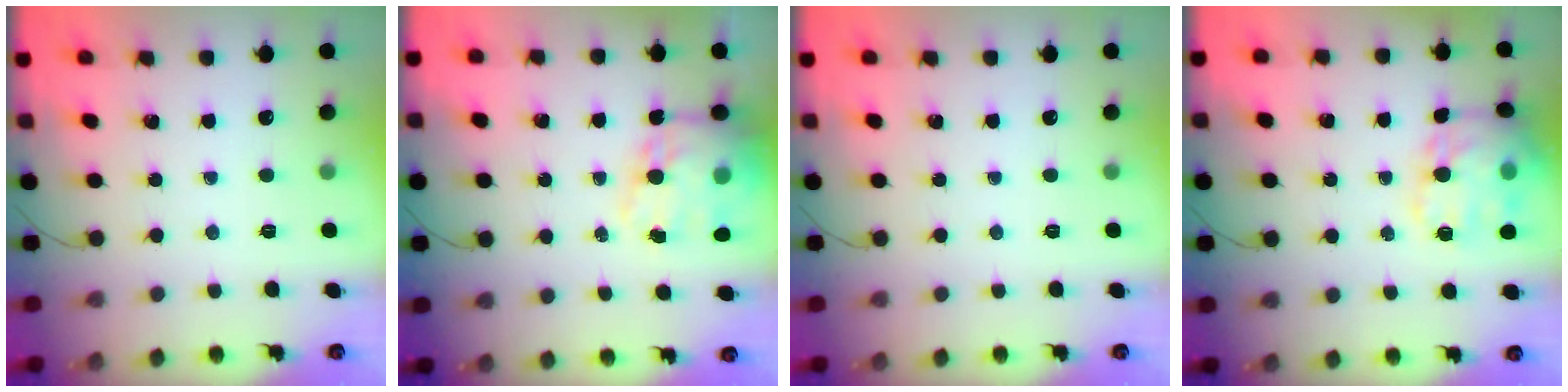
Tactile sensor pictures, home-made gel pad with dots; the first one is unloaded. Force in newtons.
{"total": 18.0, "press": 17.4, "slide": 4.6}
{"total": 0.0}
{"total": 18.0, "press": 17.9, "slide": 1.7}